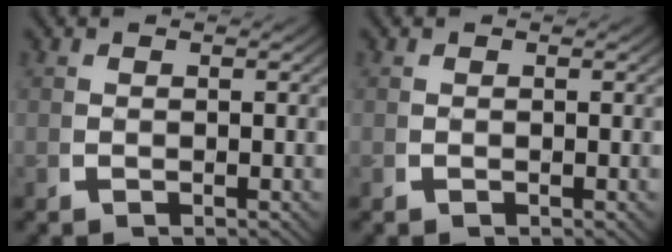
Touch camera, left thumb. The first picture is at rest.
{"total": 0.0}